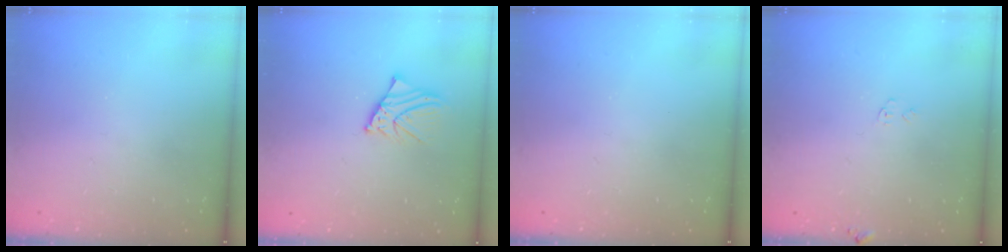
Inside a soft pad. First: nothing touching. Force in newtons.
{"total": 3.9, "press": 3.9, "slide": 0.5}
{"total": 0.0}
{"total": 4.4, "press": 4.4, "slide": 0.1}